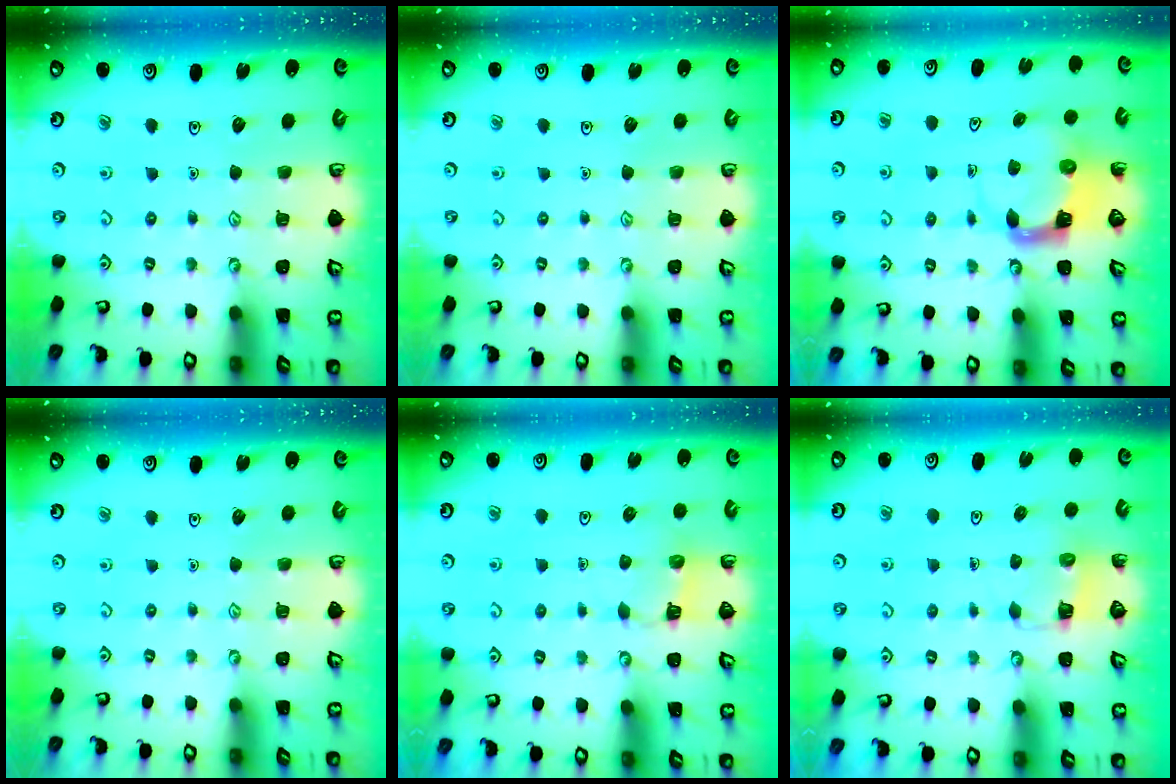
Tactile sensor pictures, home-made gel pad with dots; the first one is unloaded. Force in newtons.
{"total": 0.0}
{"total": 4.0, "press": 3.9, "slide": 0.6}
{"total": 0.0}
{"total": 3.9, "press": 3.9, "slide": 0.3}
{"total": 3.1, "press": 3.1, "slide": 0.2}